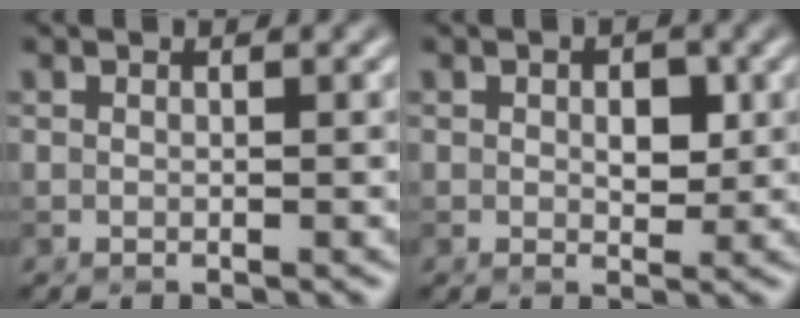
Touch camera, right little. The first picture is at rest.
{"total": 2.3, "force": [0.3, 1.3, 1.8], "torque": [-0.024, -0.002, 0.005]}